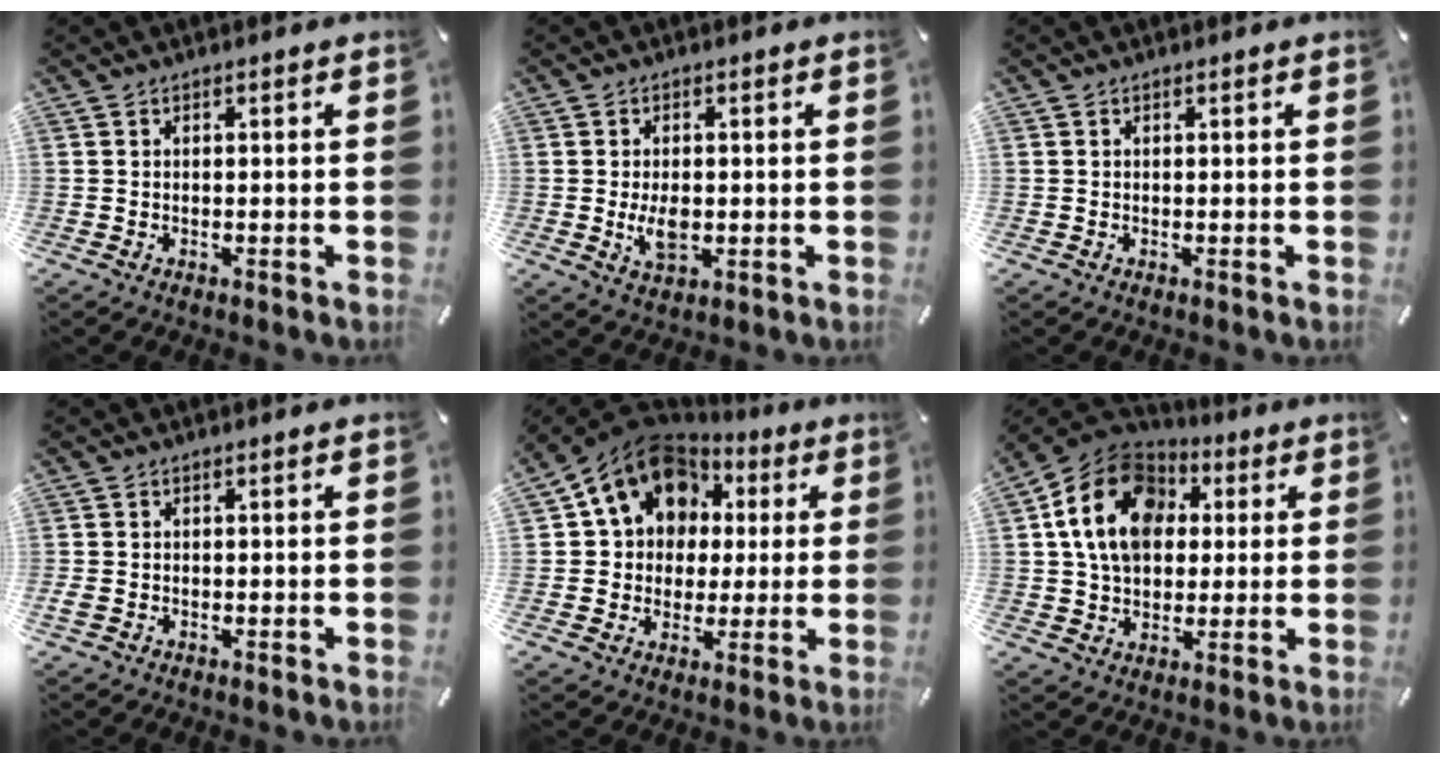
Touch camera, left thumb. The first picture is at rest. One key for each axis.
{"total": 5.4, "fx": -0.4, "fy": 3.2, "fz": 4.3, "tx": -0.097, "ty": -0.009, "tz": -0.013}
{"total": 0.0}
{"total": 1.3, "fx": -0.5, "fy": 0.9, "fz": 0.8, "tx": -0.020, "ty": -0.001, "tz": -0.011}
{"total": 13.9, "fx": 5.7, "fy": 11.6, "fz": 5.1, "tx": -0.091, "ty": -0.030, "tz": 0.109}
{"total": 16.9, "fx": 3.8, "fy": 13.3, "fz": 9.6, "tx": -0.193, "ty": 0.006, "tz": 0.068}